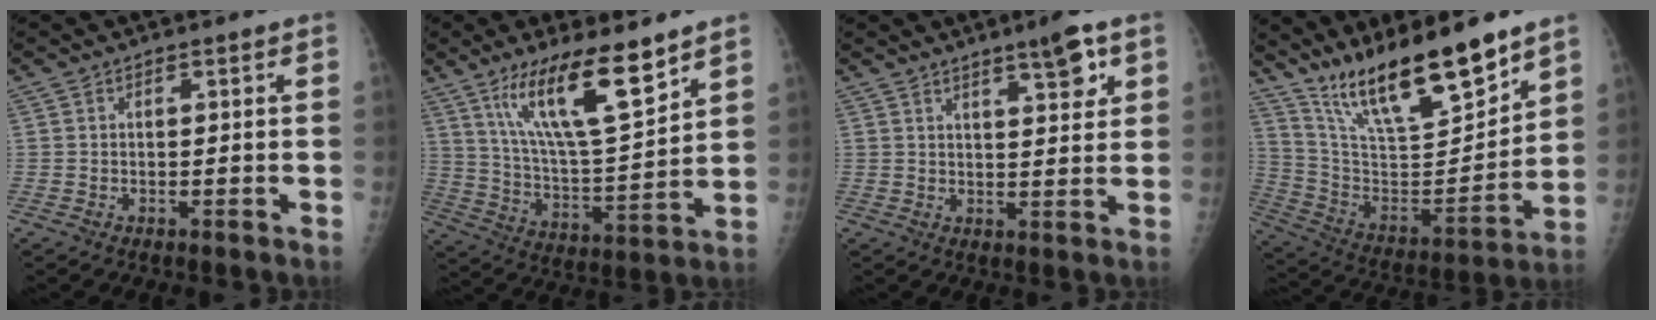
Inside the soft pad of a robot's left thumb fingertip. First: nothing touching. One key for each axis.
{"total": 16.0, "fx": 10.4, "fy": 3.3, "fz": 11.7, "tx": -0.194, "ty": -0.065, "tz": 0.199}
{"total": 6.0, "fx": 3.6, "fy": 1.2, "fz": 4.6, "tx": -0.062, "ty": -0.021, "tz": 0.053}
{"total": 21.4, "fx": 16.2, "fy": 4.8, "fz": 13.1, "tx": -0.194, "ty": -0.088, "tz": 0.295}